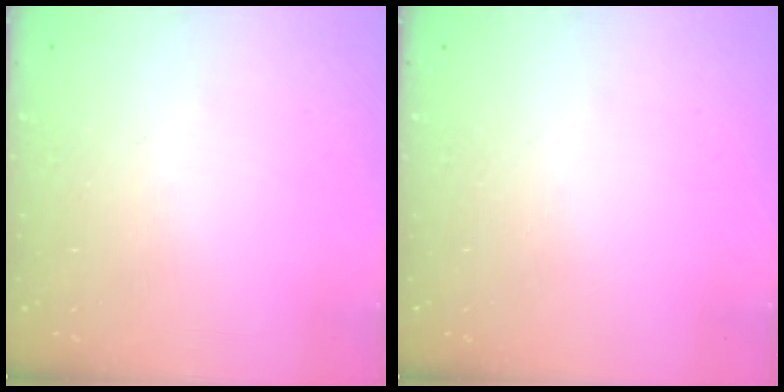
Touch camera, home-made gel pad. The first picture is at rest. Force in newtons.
{"total": 0.0}